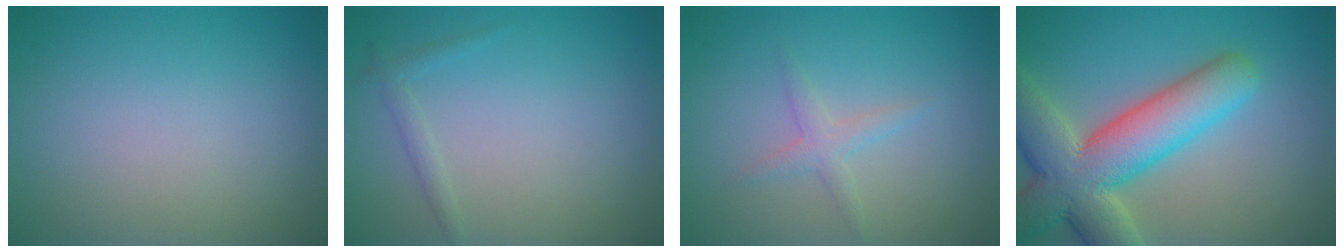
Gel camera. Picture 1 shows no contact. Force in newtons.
{"total": 1.0, "press": 1.0, "slide": 0.0}
{"total": 1.6, "press": 1.6, "slide": 0.0}
{"total": 10.1, "press": 10.0, "slide": 0.8}